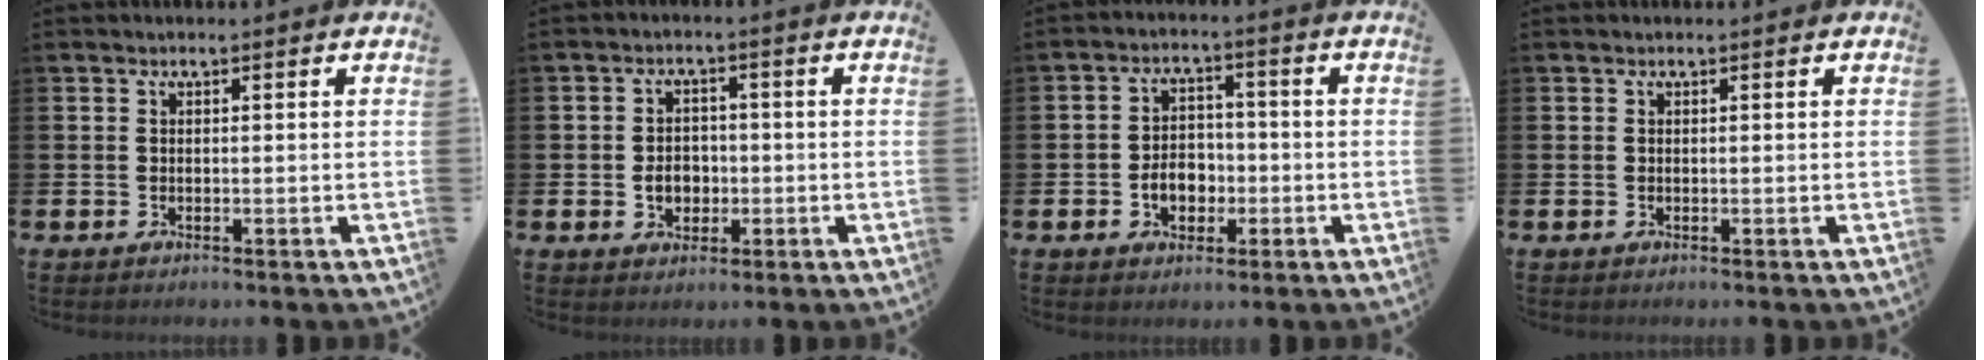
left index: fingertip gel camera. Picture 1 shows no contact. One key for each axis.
{"total": 3.5, "fx": -0.7, "fy": 2.8, "fz": 1.9, "tx": -0.026, "ty": -0.001, "tz": -0.021}
{"total": 4.4, "fx": -1.3, "fy": 3.3, "fz": 2.7, "tx": -0.037, "ty": 0.001, "tz": -0.031}
{"total": 0.0}